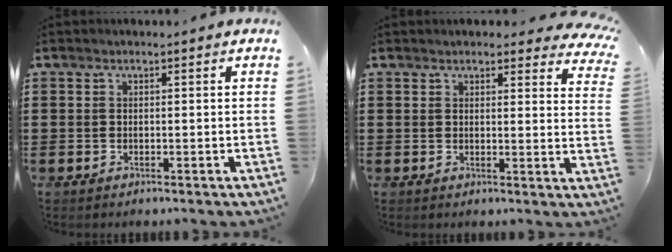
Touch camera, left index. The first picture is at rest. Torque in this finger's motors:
{"motor_torque": [2.14, 0.00, 0.52, 0.05]}